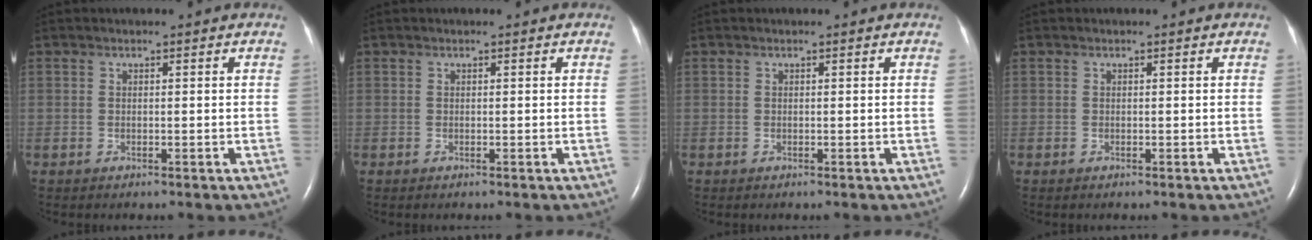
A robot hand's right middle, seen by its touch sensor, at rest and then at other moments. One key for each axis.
{"total": 0.0}
{"total": 0.0}
{"total": 0.0}